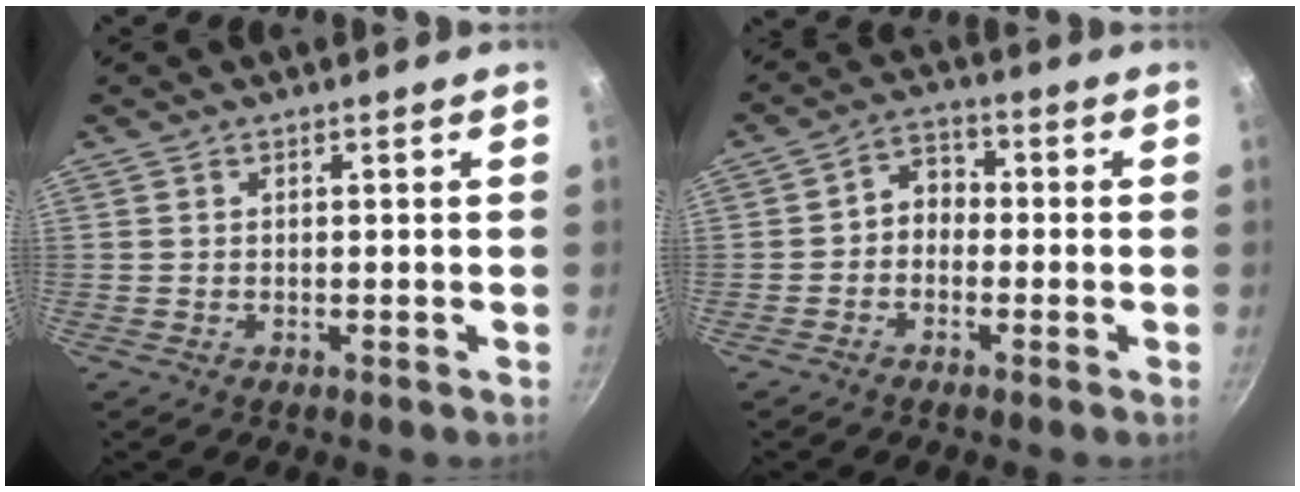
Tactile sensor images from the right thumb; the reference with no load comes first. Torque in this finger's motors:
{"motor_torque": [0.02, 0.26, -0.07, 0.16, 0.02]}